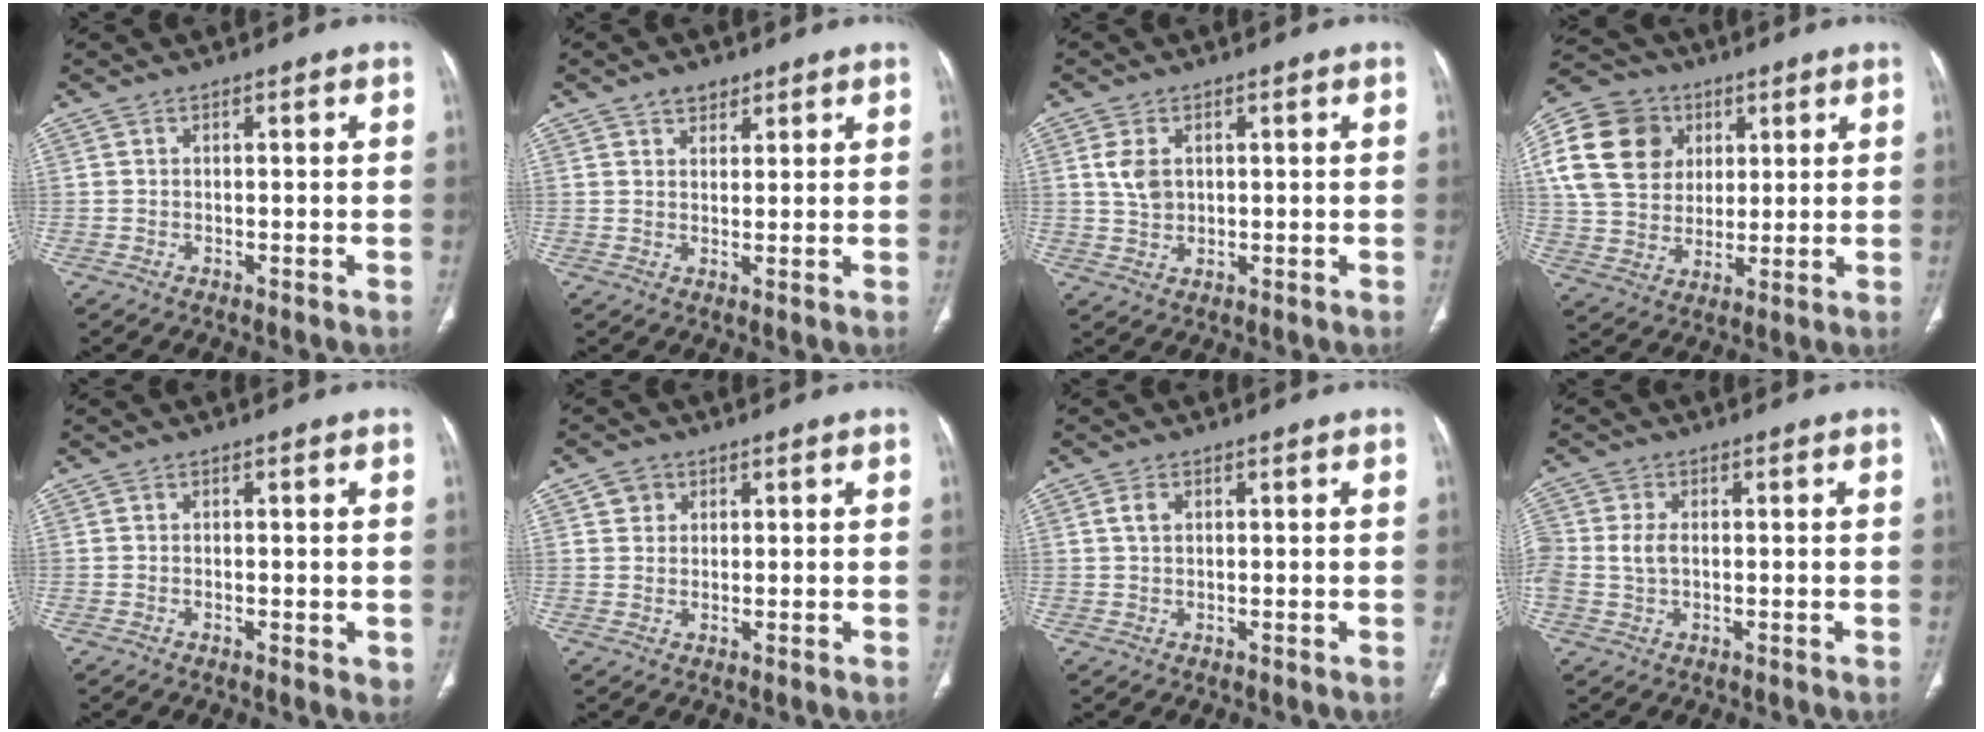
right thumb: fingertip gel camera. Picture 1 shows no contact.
{"total": 3.3, "force": [2.2, 2.1, 1.3], "torque": [-0.004, -0.013, 0.035]}
{"total": 4.1, "force": [1.0, 2.8, 2.8], "torque": [-0.049, -0.004, 0.024]}
{"total": 22.0, "force": [6.8, 17.7, 11.1], "torque": [-0.237, 0.033, 0.132]}
{"total": 2.1, "force": [-0.2, 0.9, 1.9], "torque": [-0.023, -0.005, -0.005]}
{"total": 2.9, "force": [1.3, 2.5, 0.7], "torque": [0.004, -0.006, 0.018]}
{"total": 1.9, "force": [0.6, 1.2, 1.3], "torque": [-0.022, 0.003, 0.013]}
{"total": 4.4, "force": [0.0, 2.9, 3.3], "torque": [-0.080, 0.007, 0.002]}